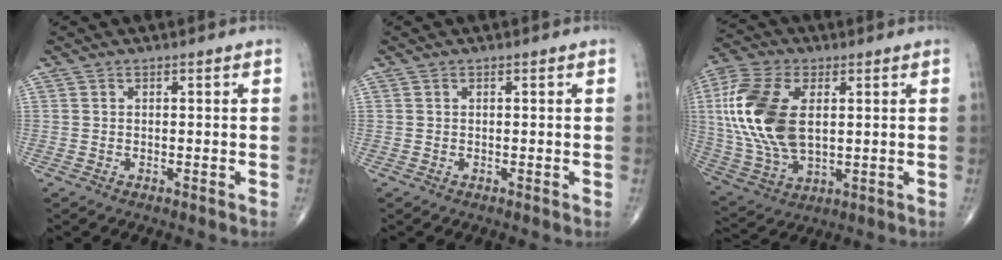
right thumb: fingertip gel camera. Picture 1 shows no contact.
{"total": 0.0}
{"total": 18.6, "force": [2.8, 10.4, 15.2], "torque": [-0.329, -0.008, 0.054]}